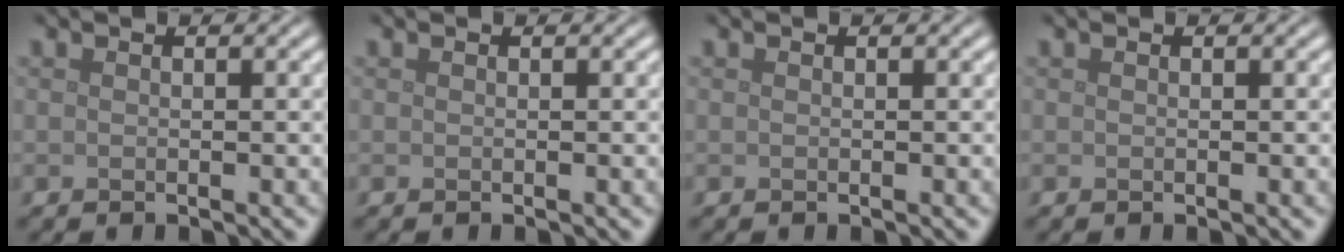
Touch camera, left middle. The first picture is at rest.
{"total": 0.0}
{"total": 0.0}
{"total": 0.0}